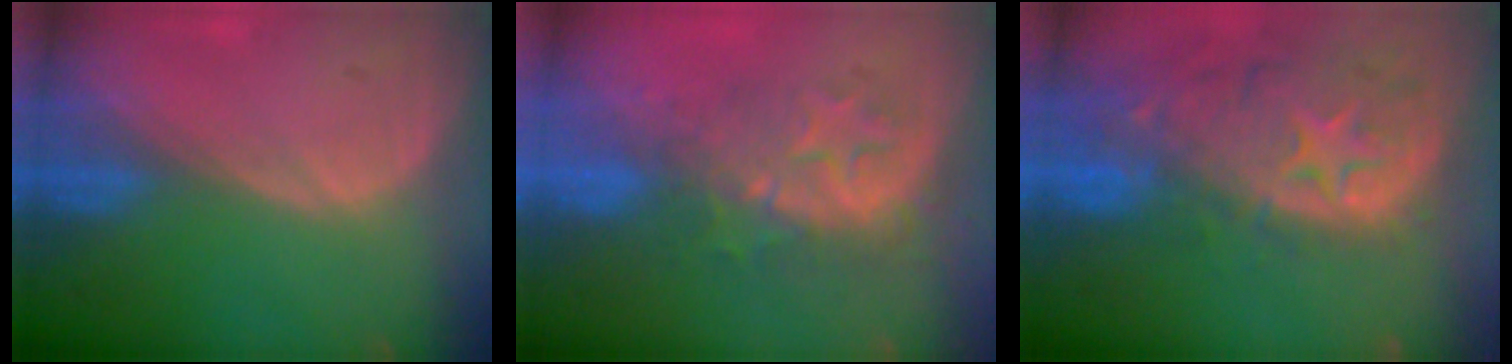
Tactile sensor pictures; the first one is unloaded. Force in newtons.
{"total": 8.8, "press": 7.9, "slide": 4.0}
{"total": 14.0, "press": 11.3, "slide": 8.2}